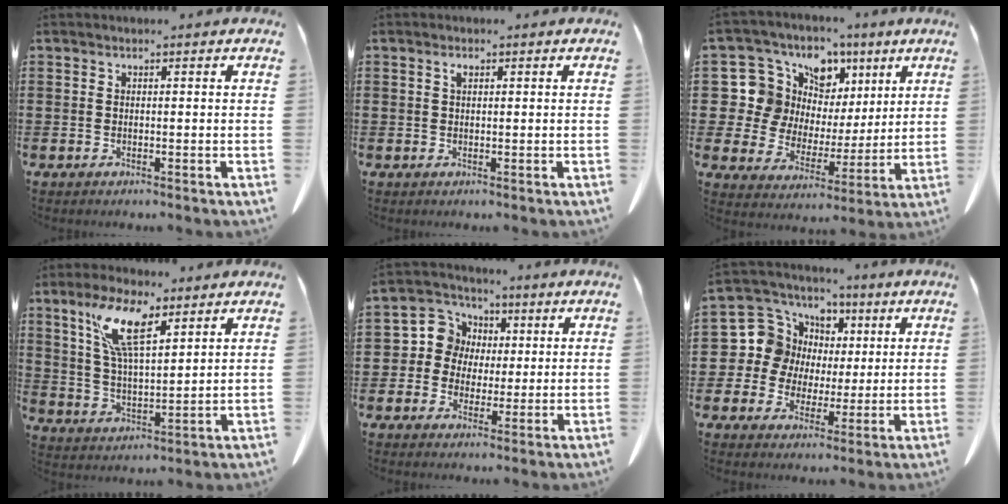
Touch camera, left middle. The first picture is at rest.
{"total": 1.1, "force": [0.5, 0.4, 0.9], "torque": [-0.020, 0.001, 0.010]}
{"total": 9.3, "force": [4.0, 8.1, 2.1], "torque": [-0.100, -0.026, 0.076]}
{"total": 10.6, "force": [6.3, 3.2, 7.9], "torque": [-0.166, -0.004, 0.114]}
{"total": 6.6, "force": [1.0, 6.3, 1.6], "torque": [-0.062, 0.013, 0.019]}
{"total": 9.2, "force": [1.1, 9.0, 1.6], "torque": [-0.087, -0.007, 0.023]}